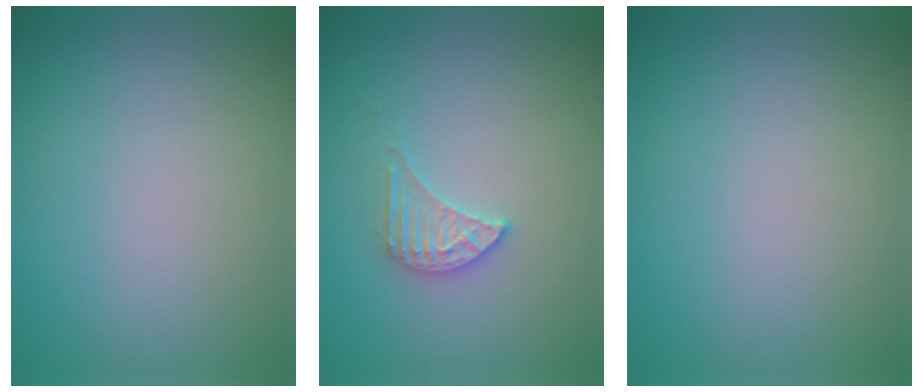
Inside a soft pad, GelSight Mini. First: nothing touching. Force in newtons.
{"total": 2.3, "press": 2.3, "slide": 0.3}
{"total": 0.0}